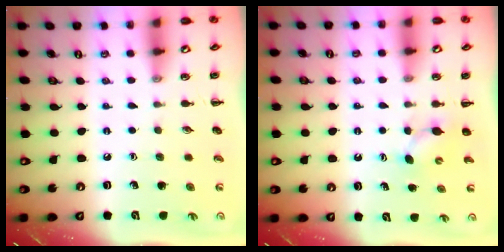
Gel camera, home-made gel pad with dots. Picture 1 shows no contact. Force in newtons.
{"total": 3.6, "press": 3.5, "slide": 0.8}